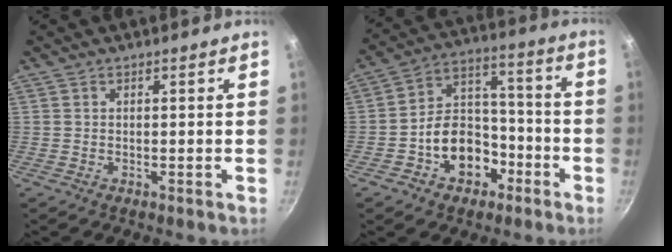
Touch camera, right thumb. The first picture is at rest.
{"total": 12.9, "force": [-5.5, 9.6, 6.7], "torque": [-0.065, 0.069, -0.086]}